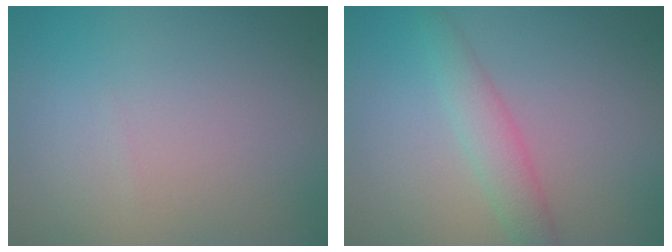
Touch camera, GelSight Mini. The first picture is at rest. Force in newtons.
{"total": 2.7, "press": 2.7, "slide": 0.1}